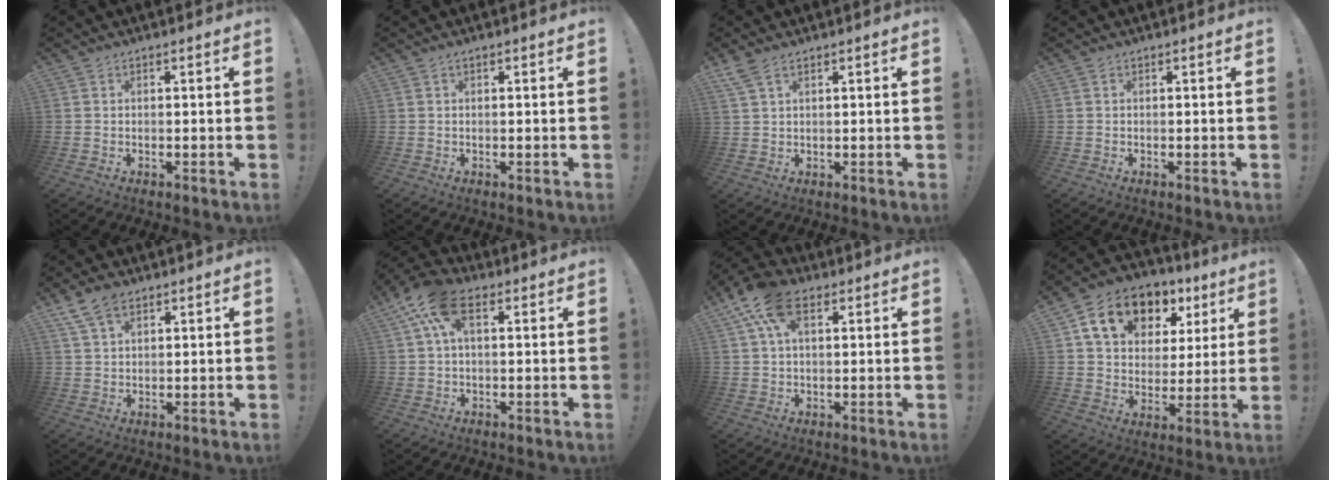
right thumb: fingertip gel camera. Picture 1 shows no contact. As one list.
[{"total": 0.8, "force": [0.2, -0.3, 0.7], "torque": [-0.007, -0.003, 0.001]}, {"total": 3.8, "force": [2.6, 1.6, 2.3], "torque": [-0.049, -0.006, 0.051]}, {"total": 0.0}, {"total": 7.1, "force": [4.5, 3.9, 3.8], "torque": [-0.066, -0.014, 0.088]}, {"total": 10.8, "force": [4.4, 5.6, 8.2], "torque": [-0.163, -0.001, 0.082]}, {"total": 11.6, "force": [5.3, 6.4, 8.2], "torque": [-0.143, -0.008, 0.098]}, {"total": 15.9, "force": [8.4, 10.9, 8.0], "torque": [-0.129, -0.031, 0.156]}]